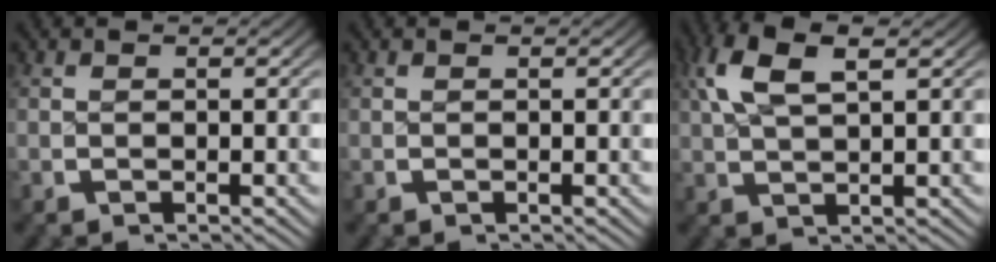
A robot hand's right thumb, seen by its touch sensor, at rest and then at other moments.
{"total": 0.0}
{"total": 4.9, "force": [2.8, 1.5, 3.7], "torque": [-0.081, 0.009, 0.059]}